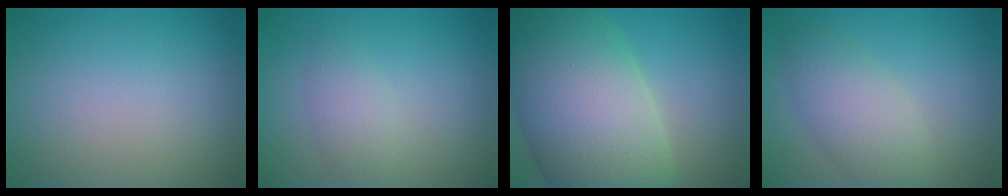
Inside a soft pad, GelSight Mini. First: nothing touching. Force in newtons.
{"total": 2.1, "press": 2.1, "slide": 0.1}
{"total": 14.4, "press": 14.4, "slide": 0.5}
{"total": 4.3, "press": 4.3, "slide": 0.3}